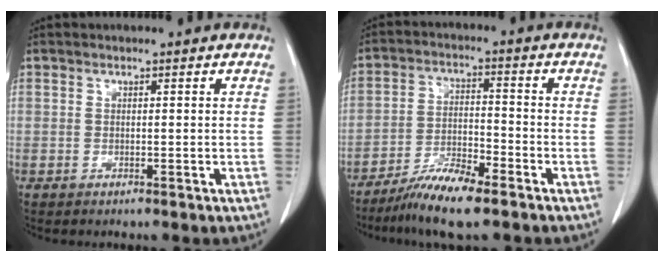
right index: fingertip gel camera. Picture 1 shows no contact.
{"total": 8.4, "force": [-6.3, 0.9, 5.4], "torque": [-0.105, -0.019, -0.118]}